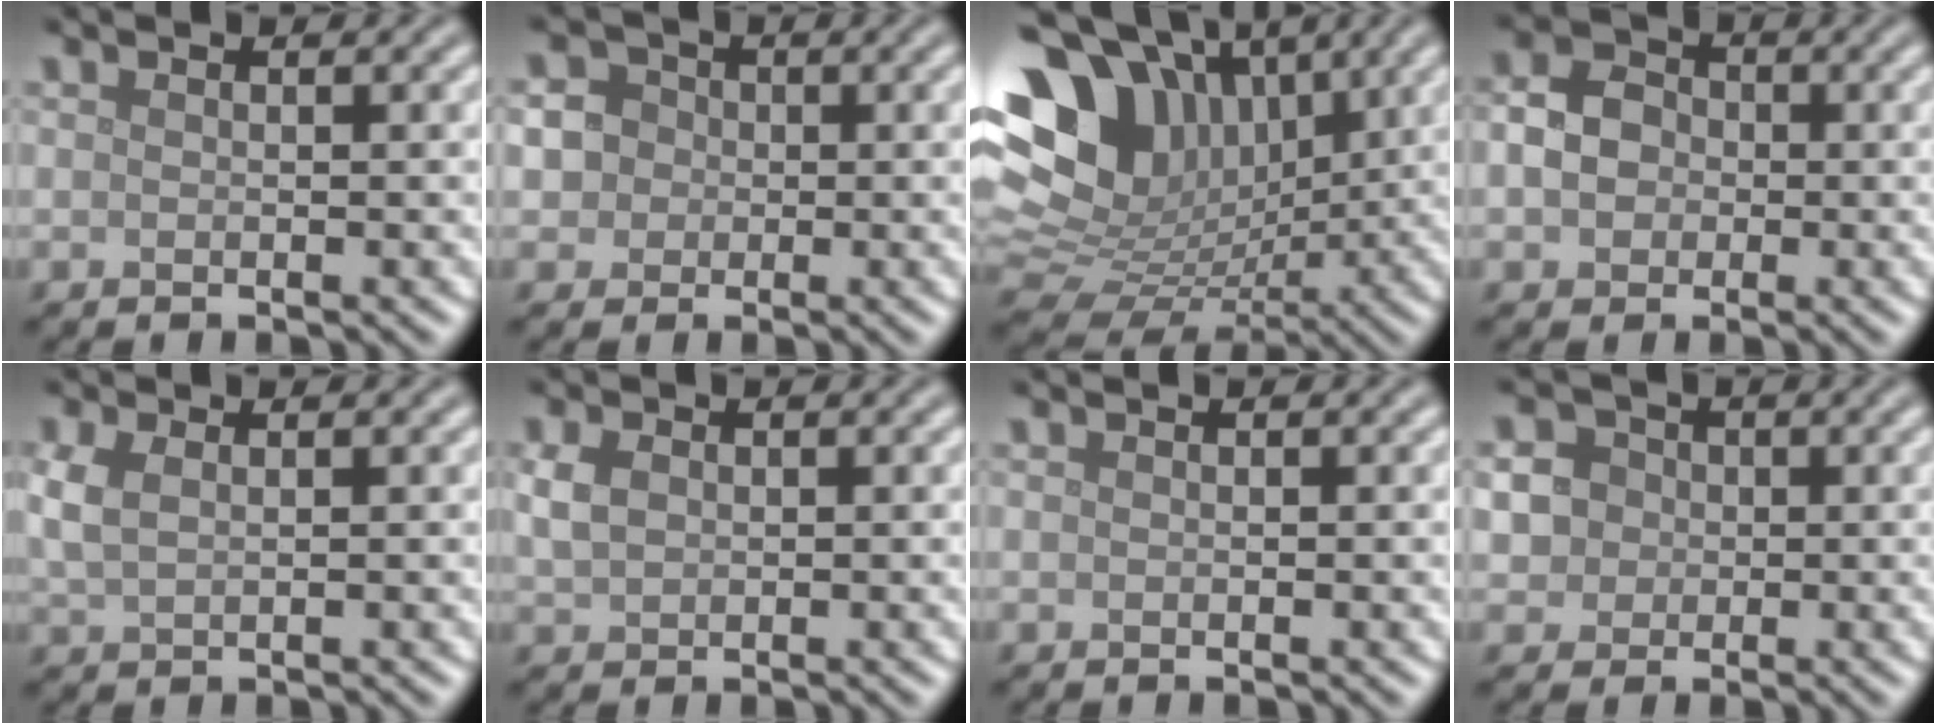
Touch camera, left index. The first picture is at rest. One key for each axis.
{"total": 5.5, "fx": 0.7, "fy": 5.0, "fz": 2.1, "tx": -0.031, "ty": 0.039, "tz": -0.014}
{"total": 13.8, "fx": 5.0, "fy": 9.8, "fz": 8.3, "tx": -0.162, "ty": 0.024, "tz": 0.092}
{"total": 3.5, "fx": -0.3, "fy": 2.9, "fz": 1.8, "tx": -0.033, "ty": 0.004, "tz": -0.011}
{"total": 2.3, "fx": 0.7, "fy": 1.4, "fz": 1.7, "tx": -0.045, "ty": 0.003, "tz": 0.016}
{"total": 2.1, "fx": 0.4, "fy": 1.6, "fz": 1.3, "tx": -0.031, "ty": 0.003, "tz": 0.008}
{"total": 0.0}
{"total": 6.4, "fx": 0.8, "fy": 5.9, "fz": 2.4, "tx": -0.051, "ty": 0.037, "tz": -0.009}